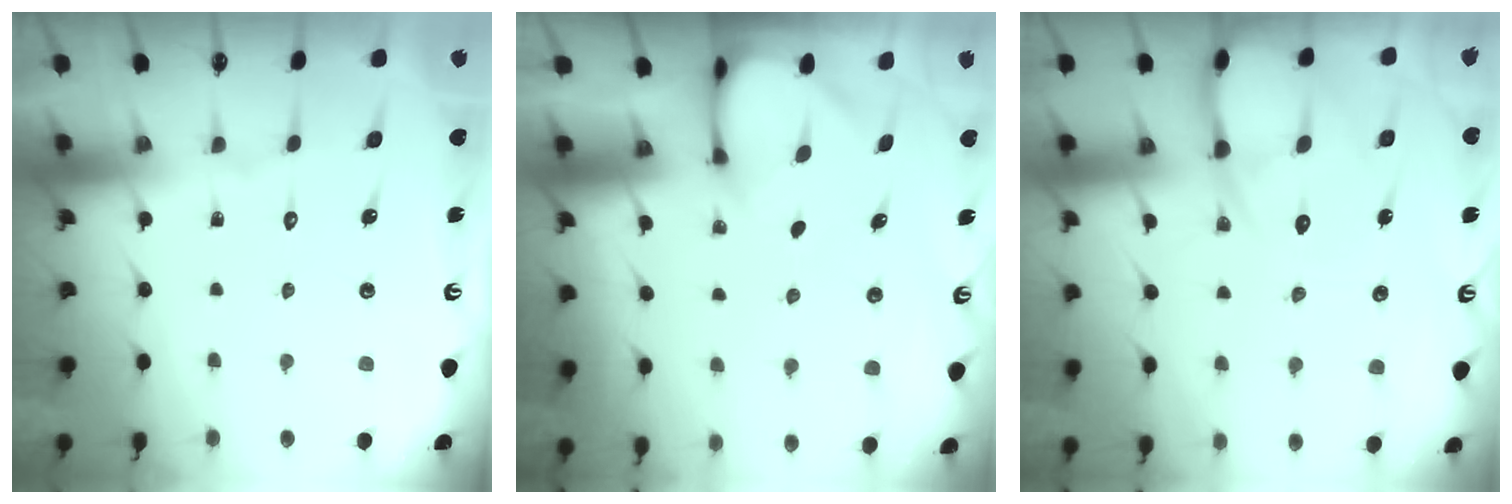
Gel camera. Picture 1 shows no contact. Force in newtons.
{"total": 2.9, "press": 2.9, "slide": 0.2}
{"total": 10.2, "press": 10.2, "slide": 1.1}